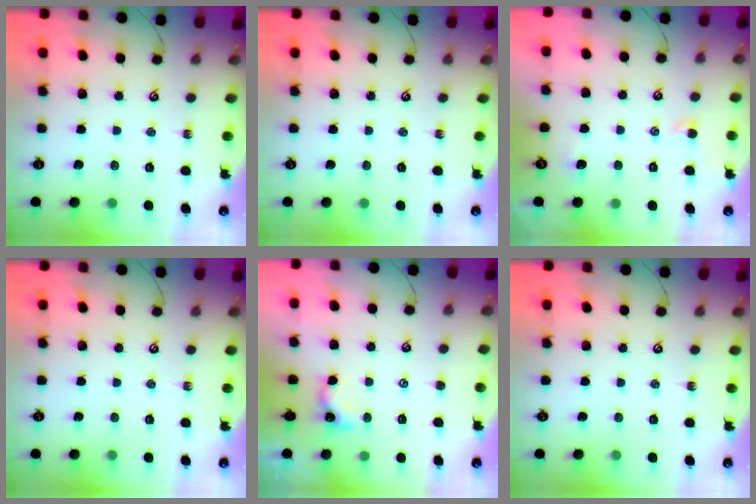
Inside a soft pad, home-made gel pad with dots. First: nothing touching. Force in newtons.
{"total": 0.0}
{"total": 1.4, "press": 1.3, "slide": 0.5}
{"total": 0.0}
{"total": 0.8, "press": 0.6, "slide": 0.4}
{"total": 0.0}